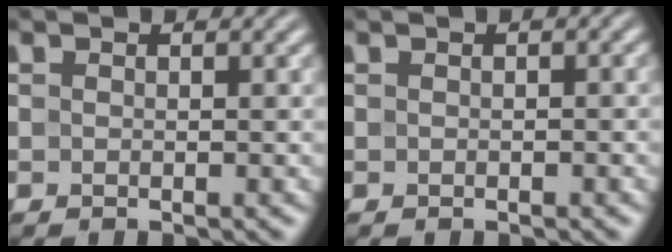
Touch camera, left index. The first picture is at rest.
{"total": 0.9, "force": [0.2, 0.2, 0.9], "torque": [-0.012, 0.005, 0.004]}